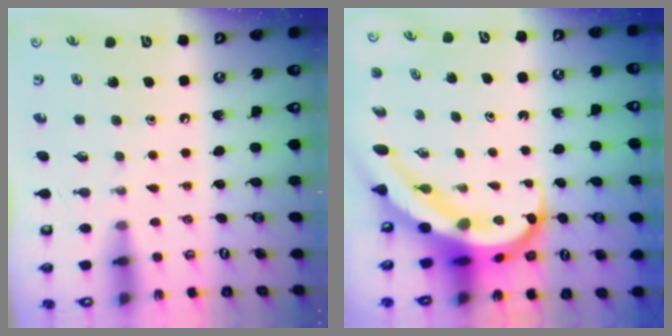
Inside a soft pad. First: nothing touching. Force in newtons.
{"total": 11.5, "press": 11.3, "slide": 2.2}